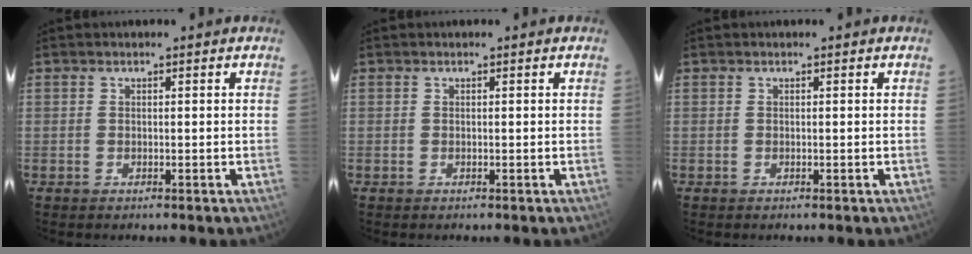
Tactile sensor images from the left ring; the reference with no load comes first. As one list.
[{"total": 0.0}, {"total": 0.0}]